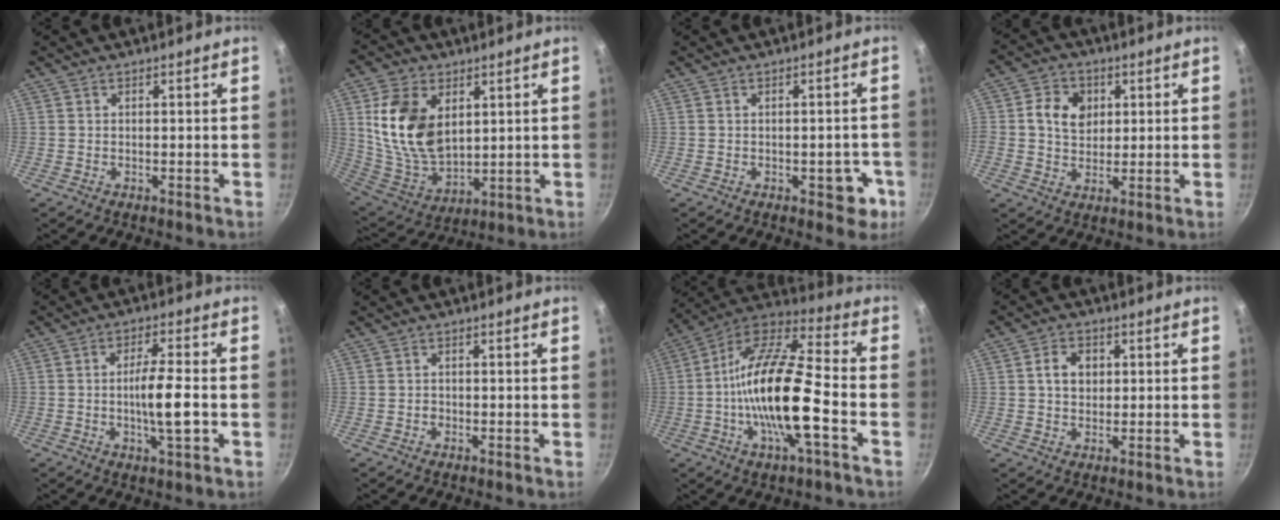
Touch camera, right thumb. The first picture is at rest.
{"total": 16.1, "force": [4.3, 10.4, 11.5], "torque": [-0.201, -0.032, 0.096]}
{"total": 5.2, "force": [-1.9, 2.9, 3.9], "torque": [-0.017, 0.017, -0.020]}
{"total": 7.4, "force": [1.7, 6.1, 3.8], "torque": [-0.045, -0.004, 0.018]}
{"total": 8.2, "force": [-1.7, 1.9, 7.8], "torque": [-0.137, 0.014, -0.034]}
{"total": 0.7, "force": [-0.3, 0.7, 0.1], "torque": [0.000, 0.002, -0.006]}
{"total": 20.5, "force": [-4.7, 6.2, 18.9], "torque": [-0.350, 0.034, -0.106]}
{"total": 5.0, "force": [0.9, 3.9, 2.9], "torque": [-0.029, 0.003, 0.010]}